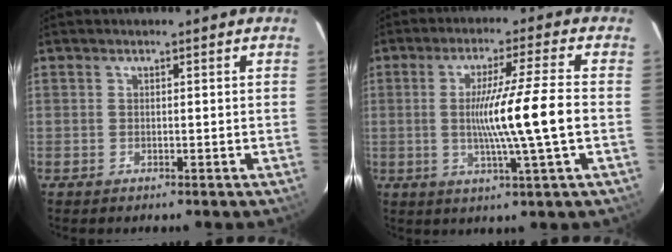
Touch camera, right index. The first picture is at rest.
{"total": 10.9, "force": [-0.9, -1.7, 10.7], "torque": [-0.192, -0.011, -0.012]}